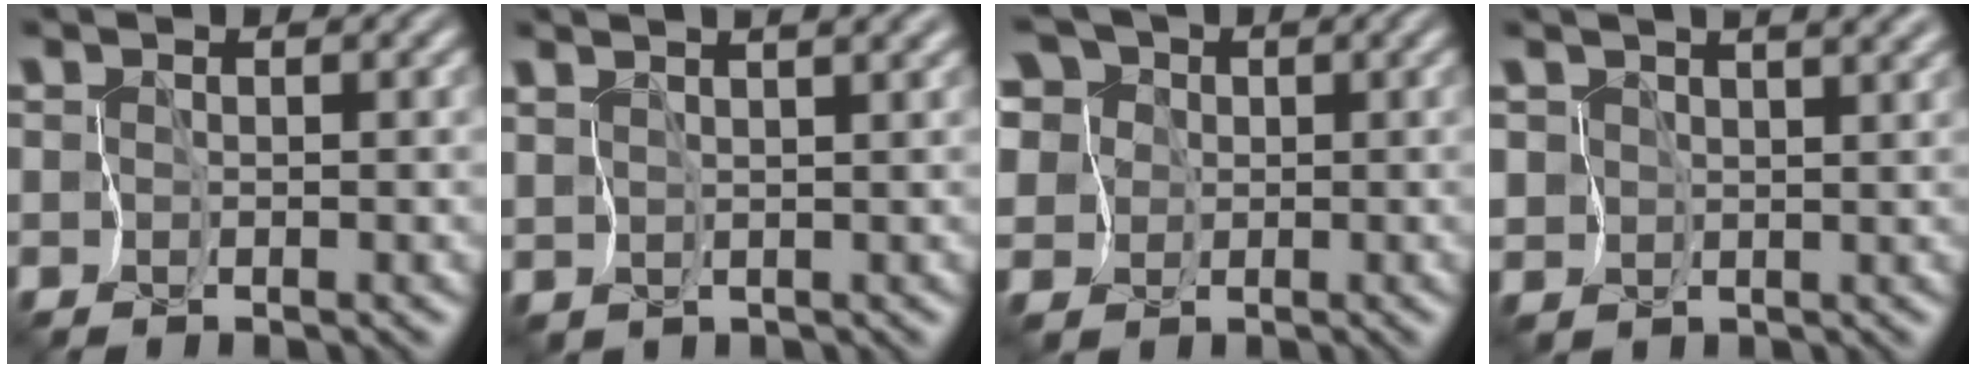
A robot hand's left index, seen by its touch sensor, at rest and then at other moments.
{"total": 4.8, "force": [3.4, 1.5, 3.1], "torque": [-0.059, 0.027, 0.053]}
{"total": 12.8, "force": [4.2, 10.1, 6.7], "torque": [-0.175, 0.051, 0.039]}
{"total": 6.7, "force": [4.1, 3.7, 3.8], "torque": [-0.079, 0.025, 0.041]}